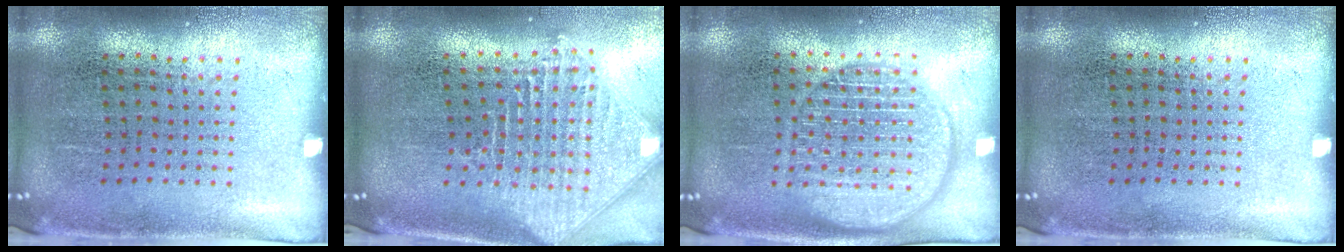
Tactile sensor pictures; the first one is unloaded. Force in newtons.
{"total": 2.5, "press": 2.0, "slide": 1.6}
{"total": 2.9, "press": 2.9, "slide": 0.4}
{"total": 0.0}